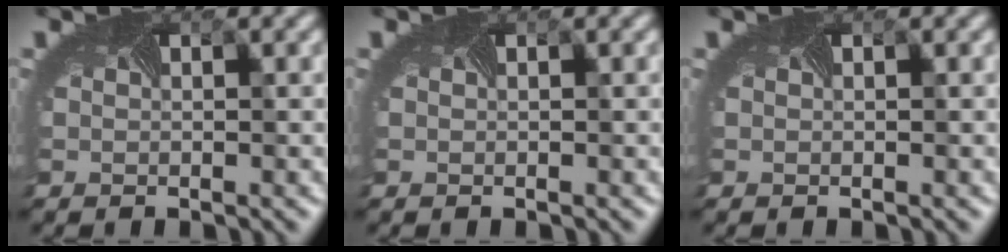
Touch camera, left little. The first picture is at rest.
{"total": 0.0}
{"total": 0.0}